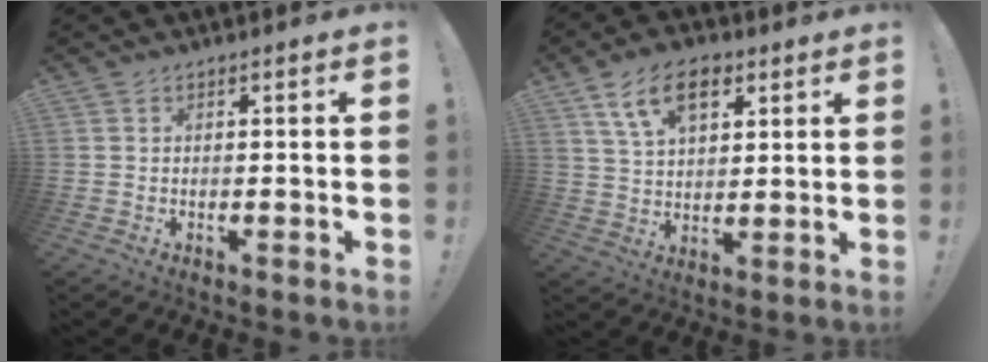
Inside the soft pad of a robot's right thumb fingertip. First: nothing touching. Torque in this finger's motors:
{"motor_torque": [0.80, 0.81, 0.25, -0.02, 0.24]}